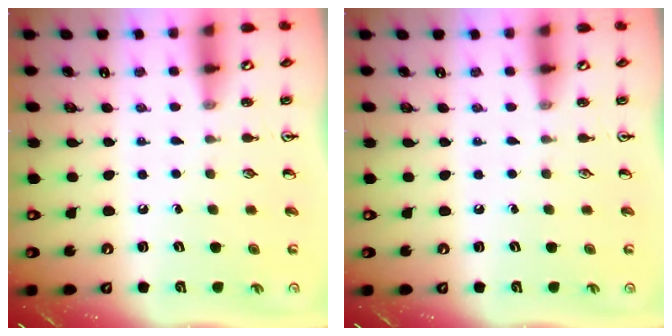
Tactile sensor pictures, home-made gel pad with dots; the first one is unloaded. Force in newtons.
{"total": 0.0}